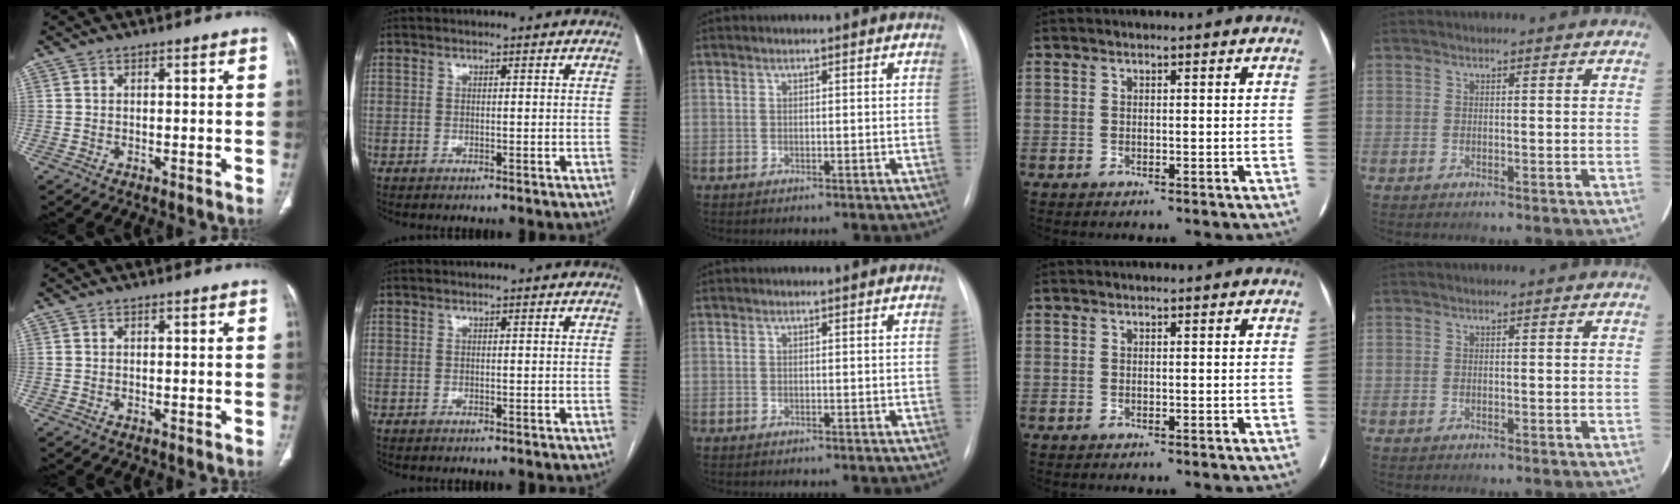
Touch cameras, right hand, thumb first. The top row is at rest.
{}